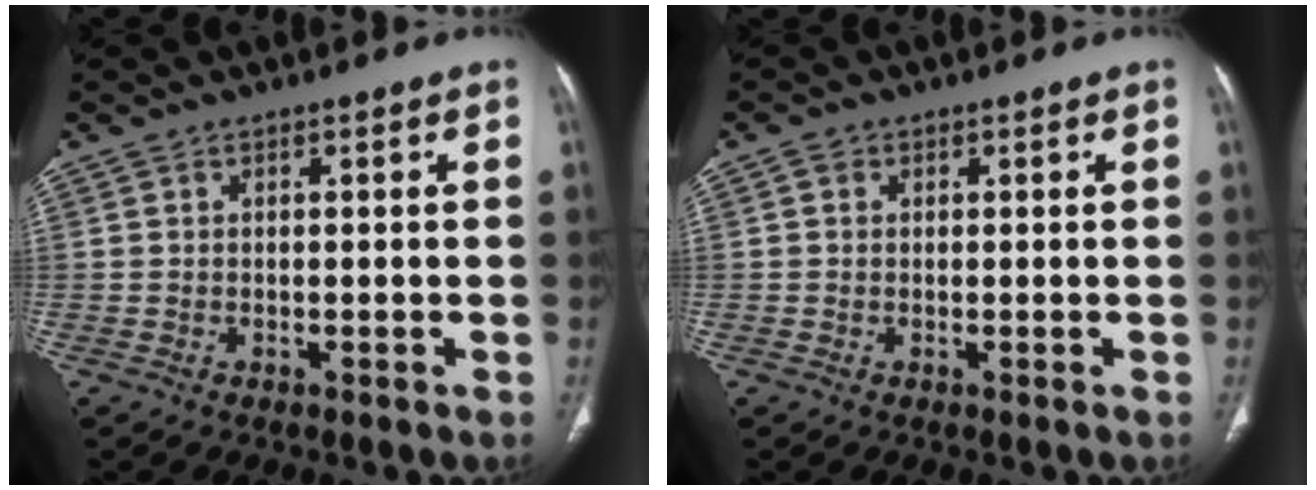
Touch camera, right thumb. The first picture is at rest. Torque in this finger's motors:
{"motor_torque": [-0.32, -0.32, 0.29, -0.28, -0.03]}